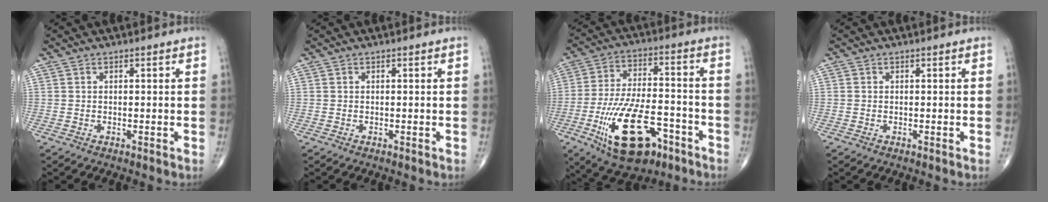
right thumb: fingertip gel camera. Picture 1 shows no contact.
{"total": 0.0}
{"total": 18.9, "force": [-8.2, 8.7, 14.6], "torque": [-0.265, 0.030, -0.133]}
{"total": 0.0}